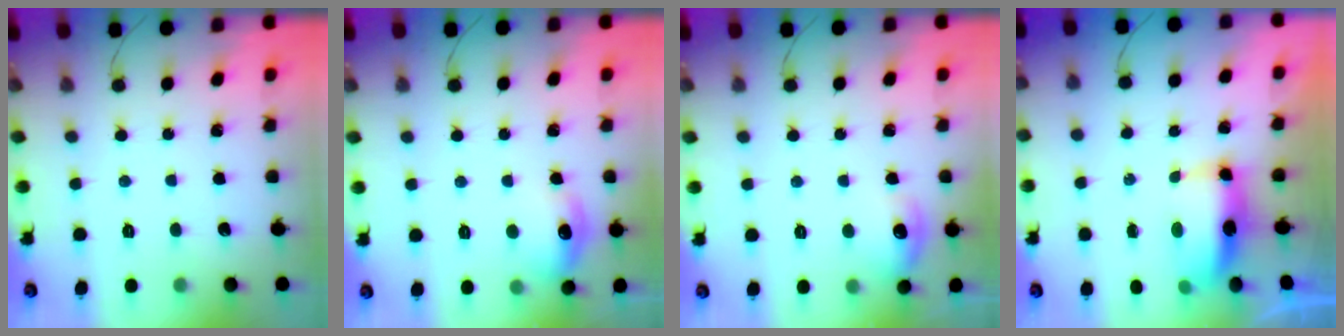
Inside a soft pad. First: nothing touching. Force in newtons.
{"total": 9.9, "press": 9.8, "slide": 1.0}
{"total": 8.5, "press": 8.4, "slide": 1.4}
{"total": 9.1, "press": 8.2, "slide": 4.0}